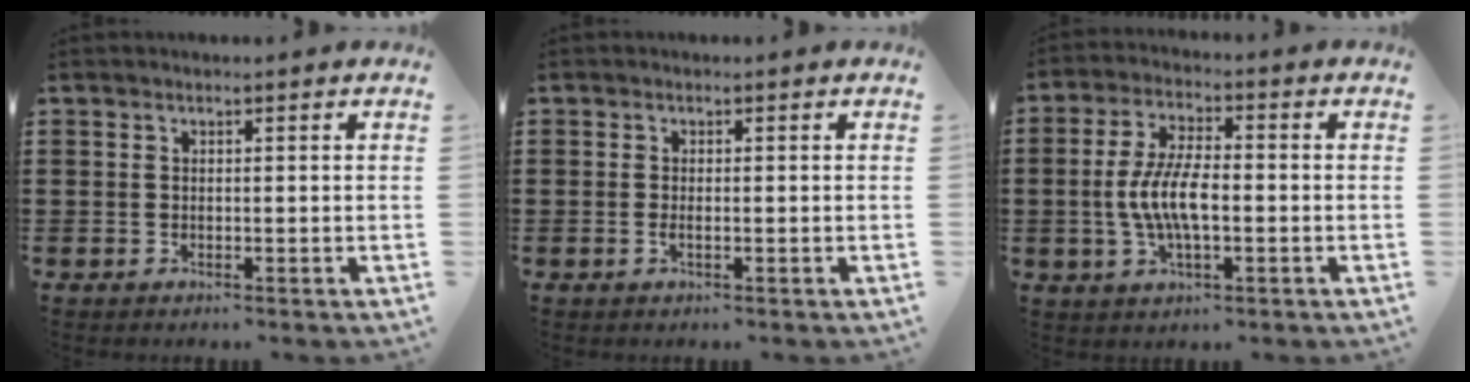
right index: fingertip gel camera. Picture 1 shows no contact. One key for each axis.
{"total": 1.0, "fx": -0.3, "fy": 0.2, "fz": 0.9, "tx": -0.017, "ty": -0.004, "tz": -0.004}
{"total": 7.7, "fx": -1.1, "fy": 2.9, "fz": 7.0, "tx": -0.157, "ty": -0.004, "tz": -0.029}